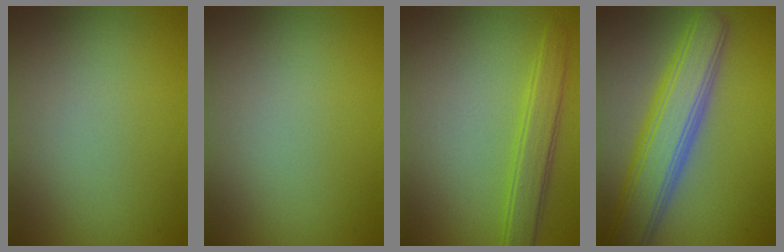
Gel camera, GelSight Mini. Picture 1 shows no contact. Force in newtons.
{"total": 0.0}
{"total": 2.4, "press": 2.4, "slide": 0.2}
{"total": 7.2, "press": 7.2, "slide": 0.1}